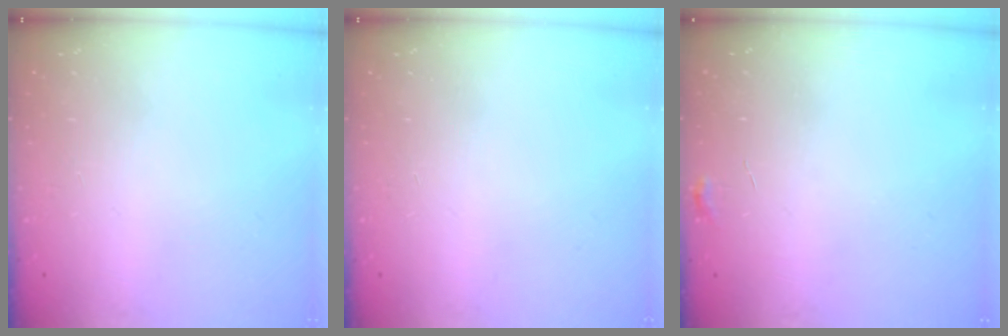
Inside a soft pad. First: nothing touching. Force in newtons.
{"total": 0.0}
{"total": 5.7, "press": 5.7, "slide": 0.3}